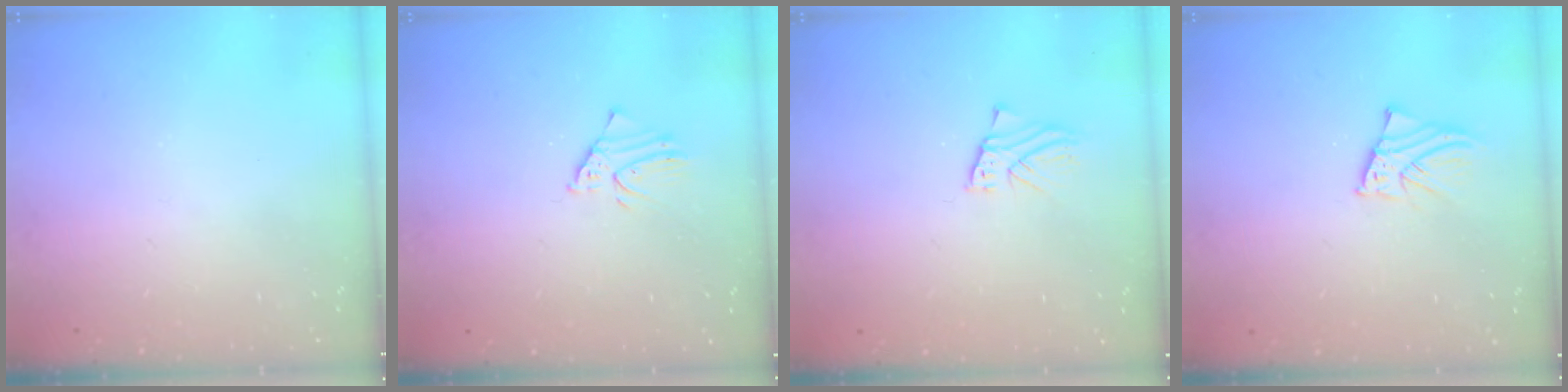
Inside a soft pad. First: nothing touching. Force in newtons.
{"total": 2.2, "press": 2.2, "slide": 0.1}
{"total": 2.2, "press": 2.2, "slide": 0.2}
{"total": 2.2, "press": 2.2, "slide": 0.1}